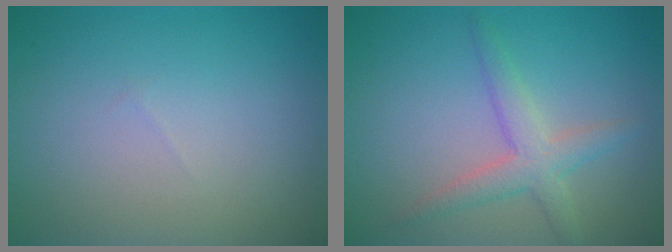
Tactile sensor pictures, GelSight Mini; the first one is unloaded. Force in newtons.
{"total": 3.0, "press": 3.0, "slide": 0.2}